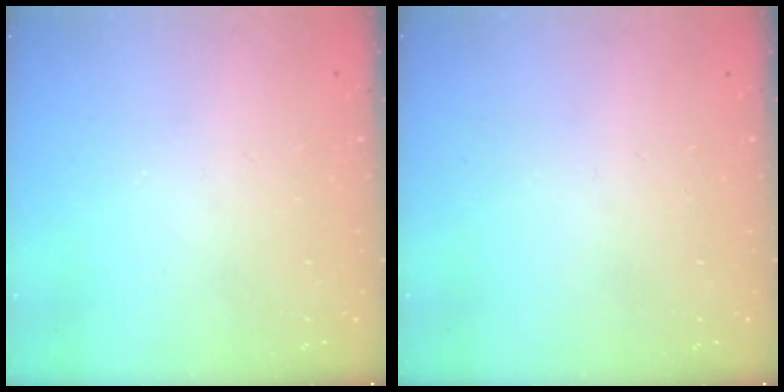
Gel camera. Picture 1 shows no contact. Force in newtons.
{"total": 0.0}